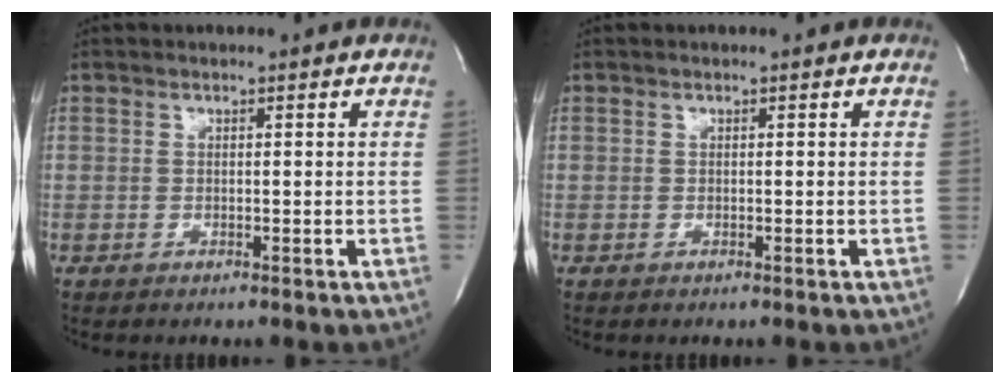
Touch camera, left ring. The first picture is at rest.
{"total": 0.0}